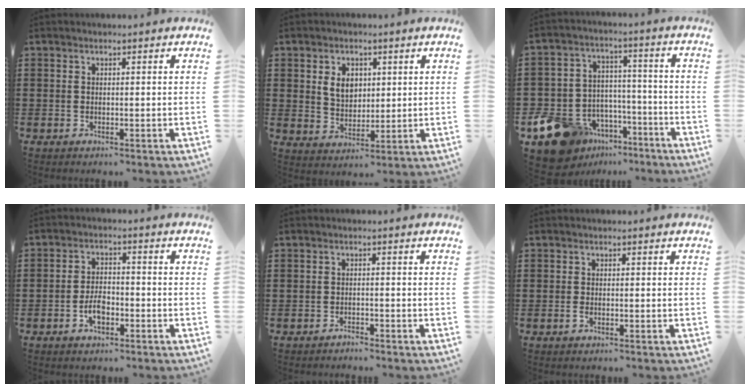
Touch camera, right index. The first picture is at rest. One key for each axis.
{"total": 5.0, "fx": 1.4, "fy": 3.9, "fz": 2.9, "tx": -0.064, "ty": 0.011, "tz": 0.021}
{"total": 12.0, "fx": -7.7, "fy": 8.4, "fz": 3.8, "tx": -0.118, "ty": 0.034, "tz": -0.140}
{"total": 4.2, "fx": -1.8, "fy": 2.2, "fz": 3.2, "tx": -0.070, "ty": 0.001, "tz": -0.036}
{"total": 1.2, "fx": -1.2, "fy": 0.2, "fz": -0.1, "tx": -0.004, "ty": 0.004, "tz": -0.026}
{"total": 0.8, "fx": -0.4, "fy": 0.3, "fz": 0.6, "tx": -0.021, "ty": -0.005, "tz": -0.009}